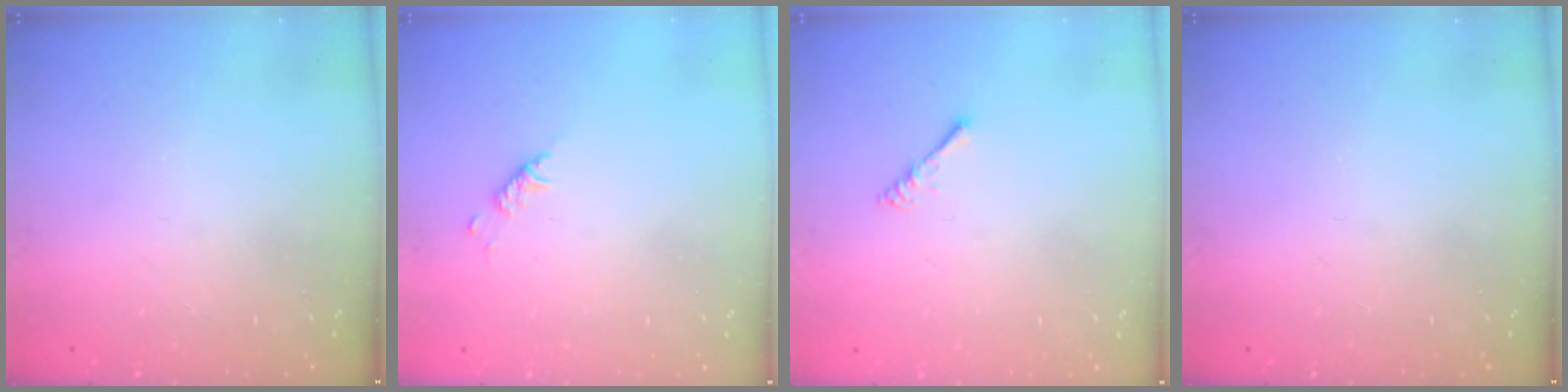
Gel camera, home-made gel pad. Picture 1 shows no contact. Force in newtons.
{"total": 2.9, "press": 2.9, "slide": 0.6}
{"total": 1.6, "press": 1.6, "slide": 0.4}
{"total": 0.0}